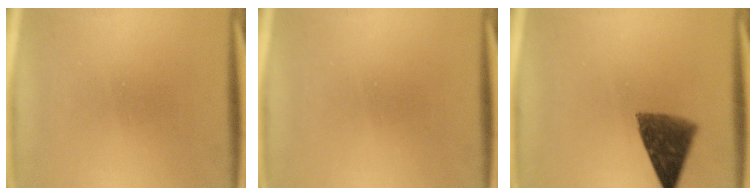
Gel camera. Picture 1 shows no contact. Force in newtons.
{"total": 0.0}
{"total": 9.2}